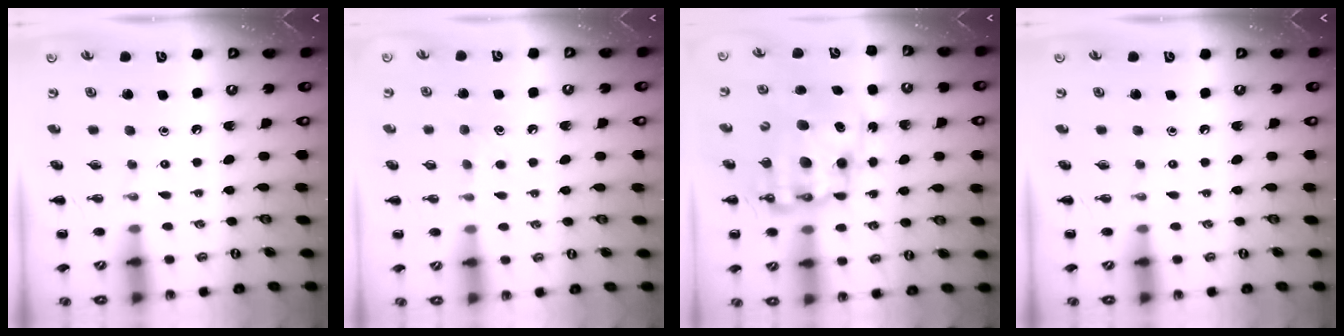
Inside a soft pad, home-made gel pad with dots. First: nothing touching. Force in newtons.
{"total": 4.9, "press": 4.7, "slide": 1.4}
{"total": 12.7, "press": 12.2, "slide": 3.3}
{"total": 0.0}